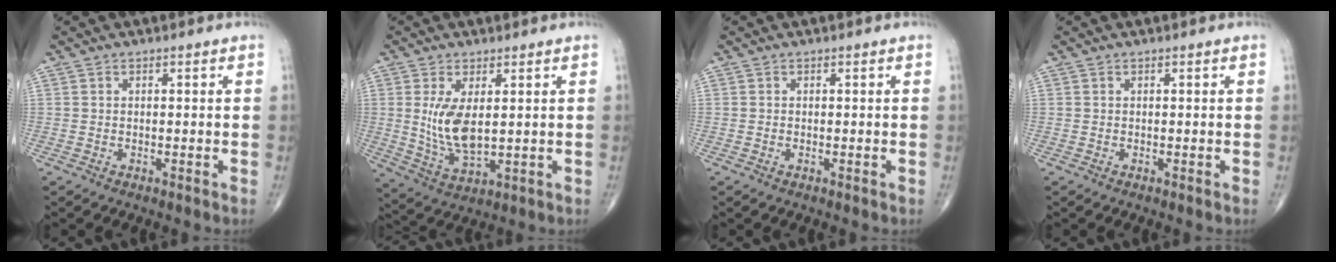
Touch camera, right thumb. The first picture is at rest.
{"total": 8.8, "force": [1.4, 4.0, 7.7], "torque": [-0.150, -0.021, 0.041]}
{"total": 0.0}
{"total": 0.0}